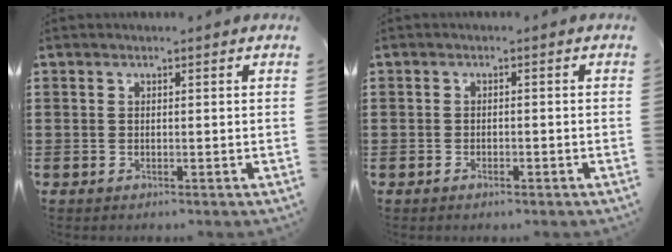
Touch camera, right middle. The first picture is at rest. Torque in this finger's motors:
{"motor_torque": [-0.04, 0.04, 0.05, -0.01]}